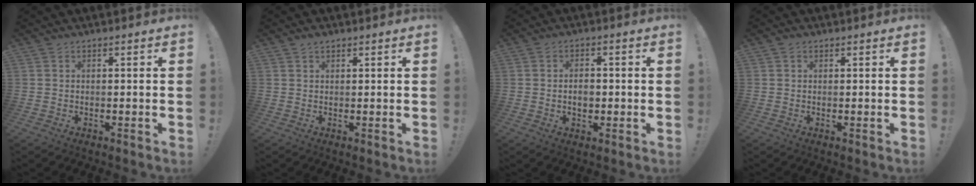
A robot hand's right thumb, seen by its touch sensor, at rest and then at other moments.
{"total": 1.4, "force": [1.1, 0.6, 0.6], "torque": [-0.012, -0.002, 0.021]}
{"total": 3.8, "force": [-0.8, 2.7, 2.6], "torque": [-0.031, 0.002, -0.017]}
{"total": 0.6, "force": [0.4, 0.4, 0.1], "torque": [-0.002, 0.001, 0.008]}